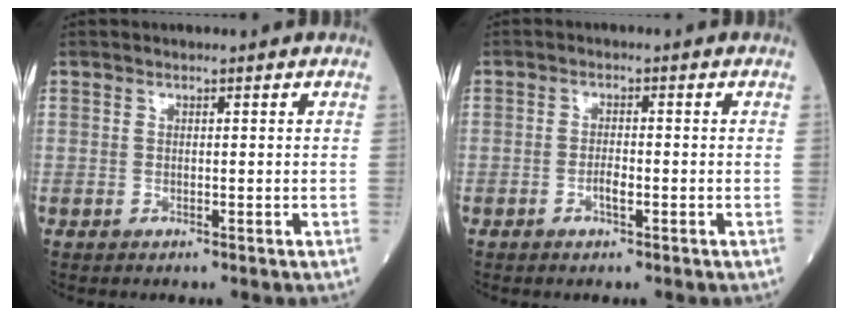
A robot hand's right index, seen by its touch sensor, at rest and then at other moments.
{"total": 1.9, "force": [-0.7, 0.4, 1.7], "torque": [-0.032, 0.002, -0.011]}